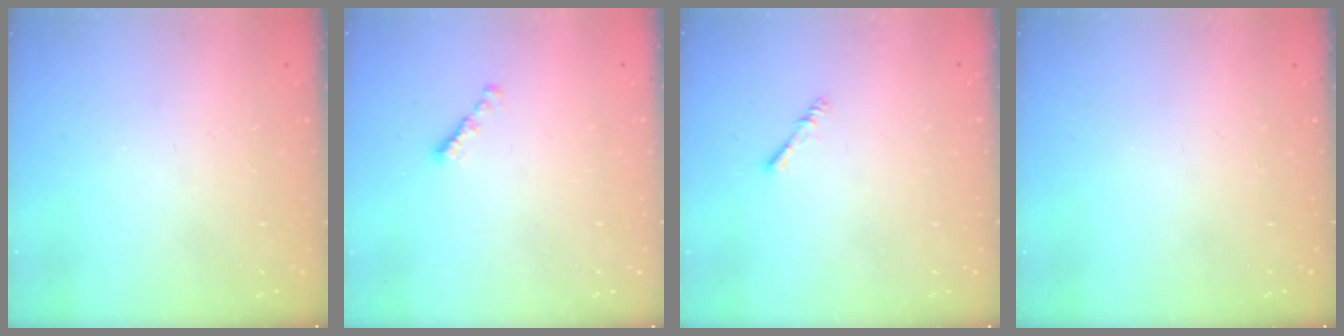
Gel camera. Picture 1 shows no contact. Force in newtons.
{"total": 1.8, "press": 1.7, "slide": 0.6}
{"total": 1.4, "press": 1.4, "slide": 0.4}
{"total": 0.0}